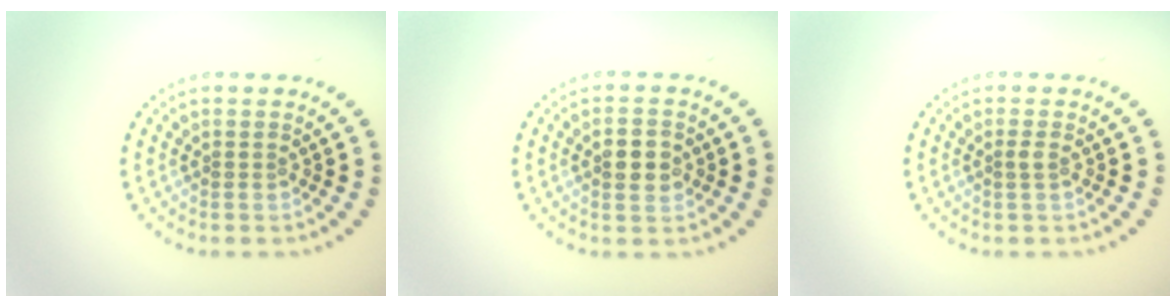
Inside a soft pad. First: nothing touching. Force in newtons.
{"total": 2.9, "press": 2.9, "slide": 0.1}
{"total": 0.7, "press": 0.6, "slide": 0.4}